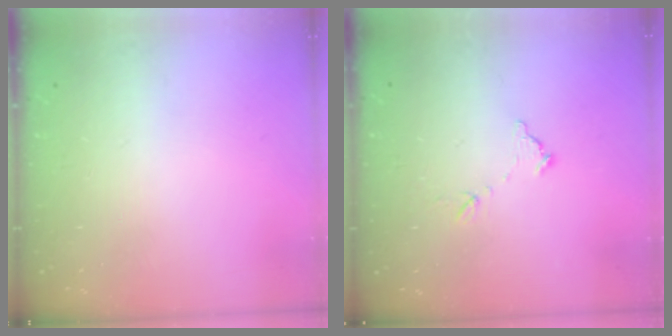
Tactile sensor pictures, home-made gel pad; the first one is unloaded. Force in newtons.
{"total": 6.9, "press": 6.9, "slide": 0.4}